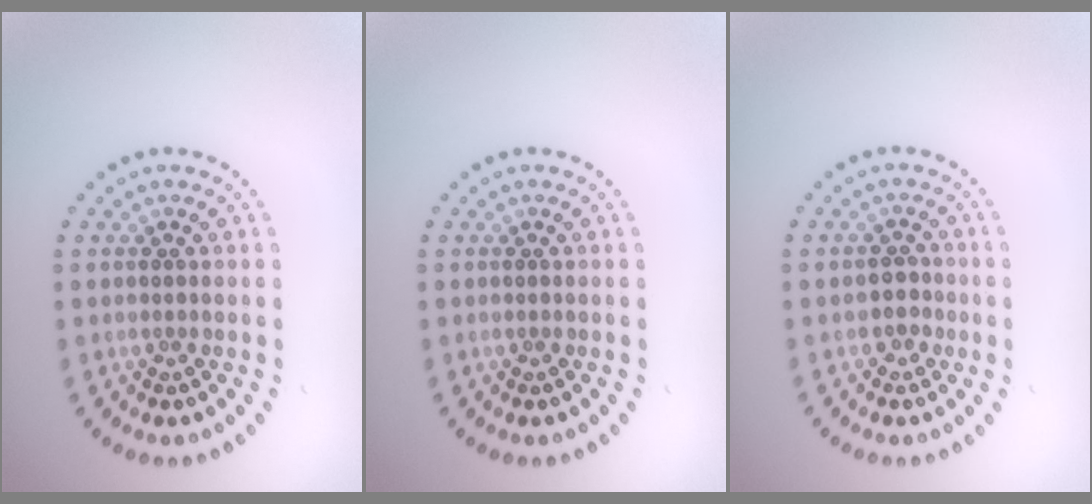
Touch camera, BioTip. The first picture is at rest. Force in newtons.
{"total": 0.0}
{"total": 1.5, "press": 1.3, "slide": 0.7}